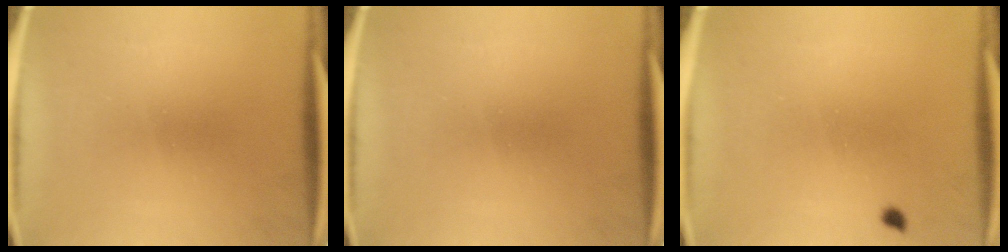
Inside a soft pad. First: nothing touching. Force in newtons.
{"total": 0.0}
{"total": 0.7}